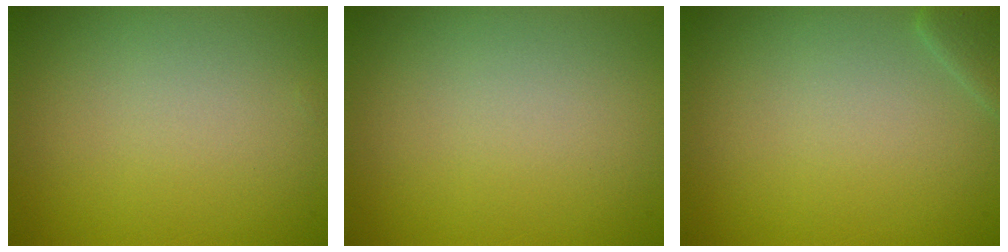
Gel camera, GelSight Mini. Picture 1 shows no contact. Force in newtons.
{"total": 0.0}
{"total": 1.7, "press": 1.7, "slide": 0.1}